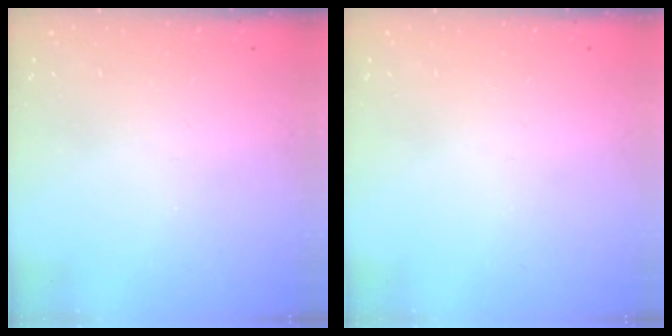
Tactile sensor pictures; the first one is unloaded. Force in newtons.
{"total": 0.0}